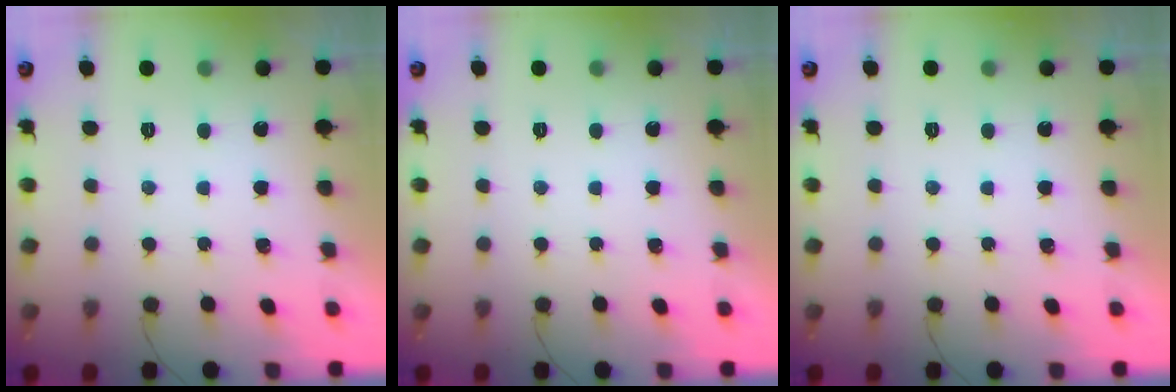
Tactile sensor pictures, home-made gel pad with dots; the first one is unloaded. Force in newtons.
{"total": 0.0}
{"total": 0.0}